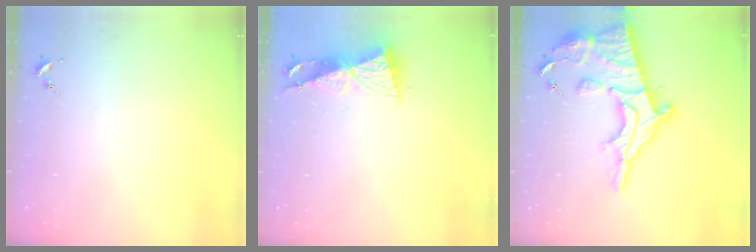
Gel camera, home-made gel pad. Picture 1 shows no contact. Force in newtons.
{"total": 8.4, "press": 8.4, "slide": 0.2}
{"total": 24.8, "press": 24.7, "slide": 2.4}